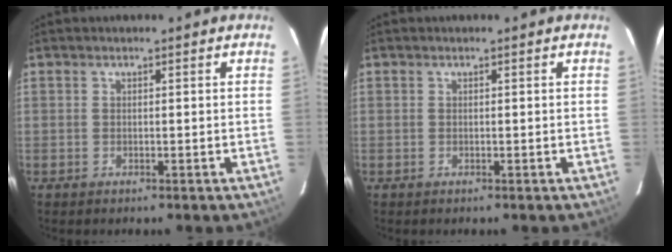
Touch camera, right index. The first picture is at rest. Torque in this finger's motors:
{"motor_torque": [0.00, 0.00, 0.02, 0.00]}